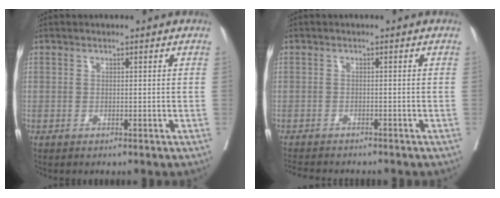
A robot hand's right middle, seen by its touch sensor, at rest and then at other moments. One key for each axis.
{"total": 6.9, "fx": -6.2, "fy": 1.5, "fz": 2.5, "tx": -0.040, "ty": -0.007, "tz": -0.091}